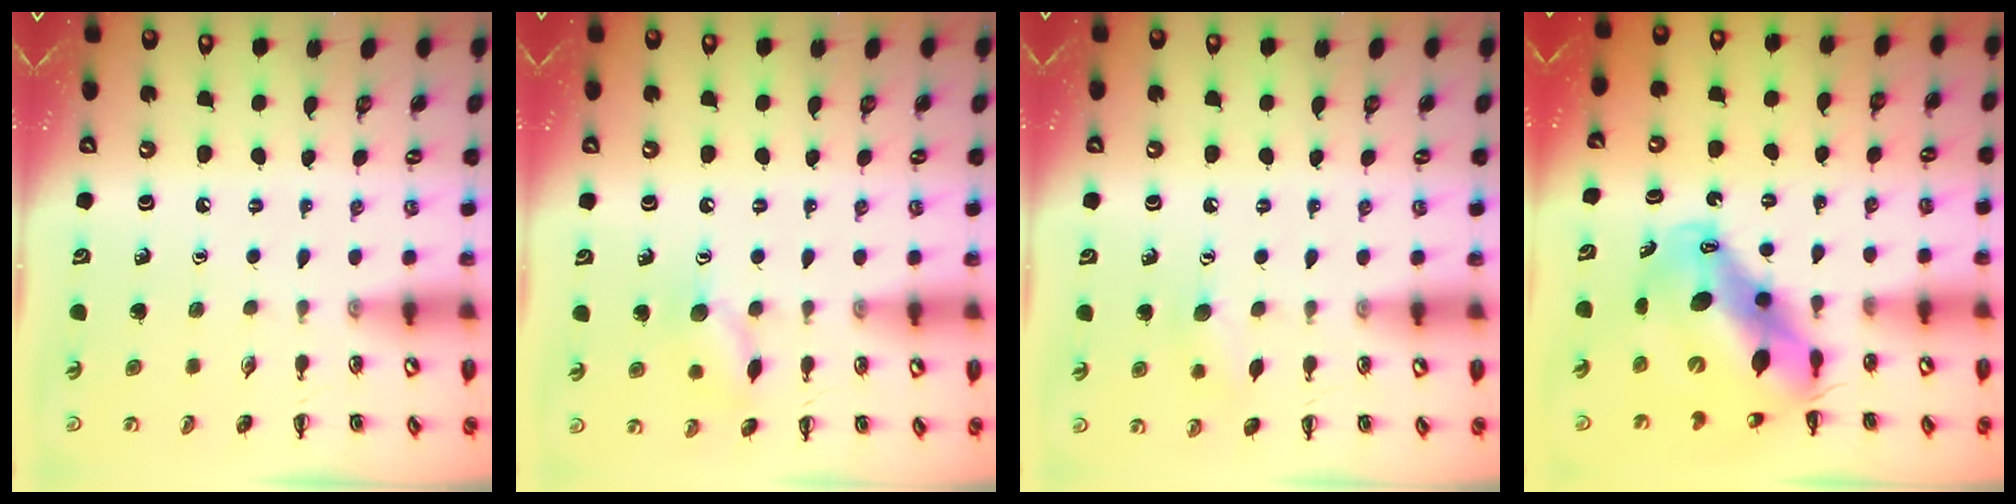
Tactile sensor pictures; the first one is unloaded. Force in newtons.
{"total": 8.3, "press": 8.3, "slide": 0.5}
{"total": 6.6, "press": 6.5, "slide": 1.5}
{"total": 16.2, "press": 15.7, "slide": 4.2}